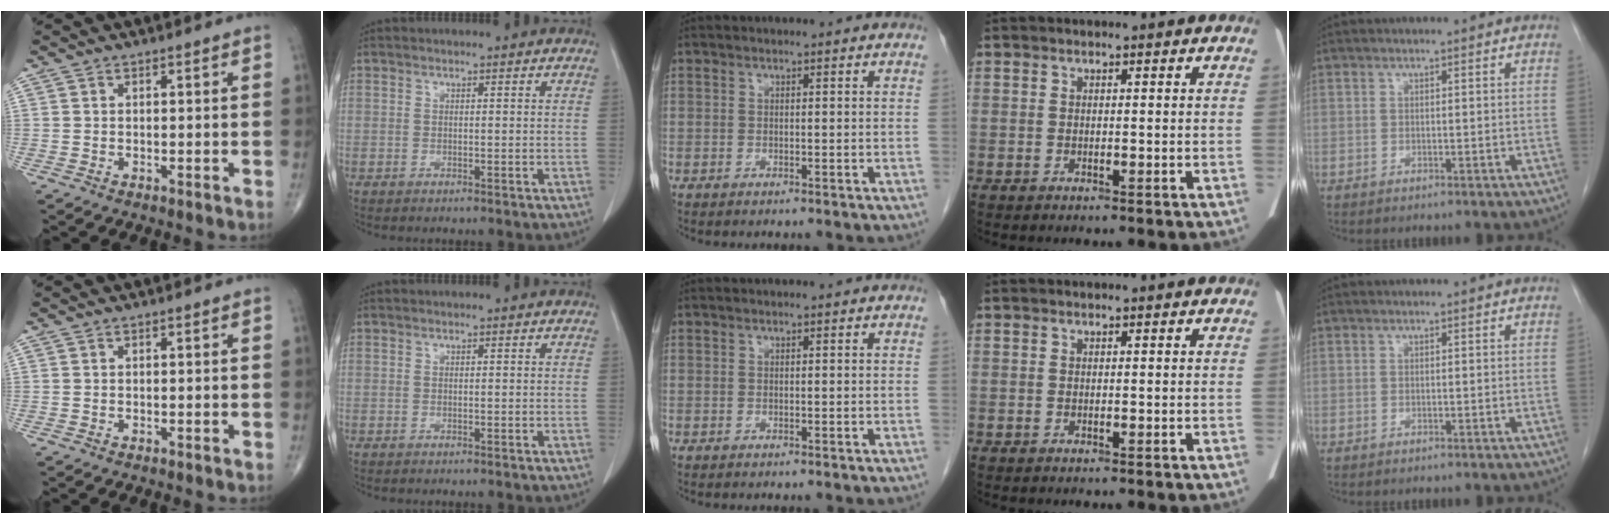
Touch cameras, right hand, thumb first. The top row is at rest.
{}